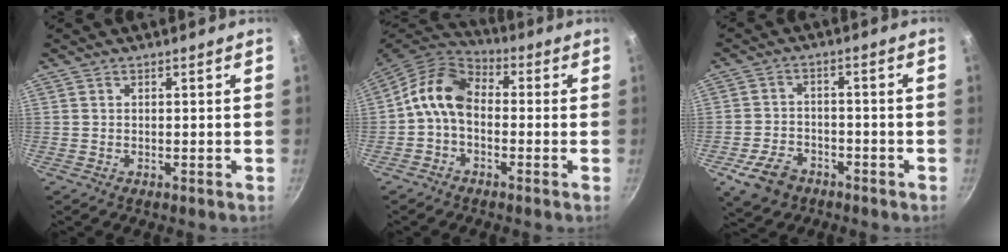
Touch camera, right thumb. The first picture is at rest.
{"total": 10.4, "force": [-0.8, 7.2, 7.5], "torque": [-0.127, 0.040, -0.038]}
{"total": 7.7, "force": [-4.3, 5.2, 3.7], "torque": [-0.060, 0.030, -0.073]}